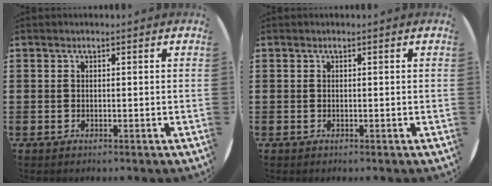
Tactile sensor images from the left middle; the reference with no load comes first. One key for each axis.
{"total": 0.0}